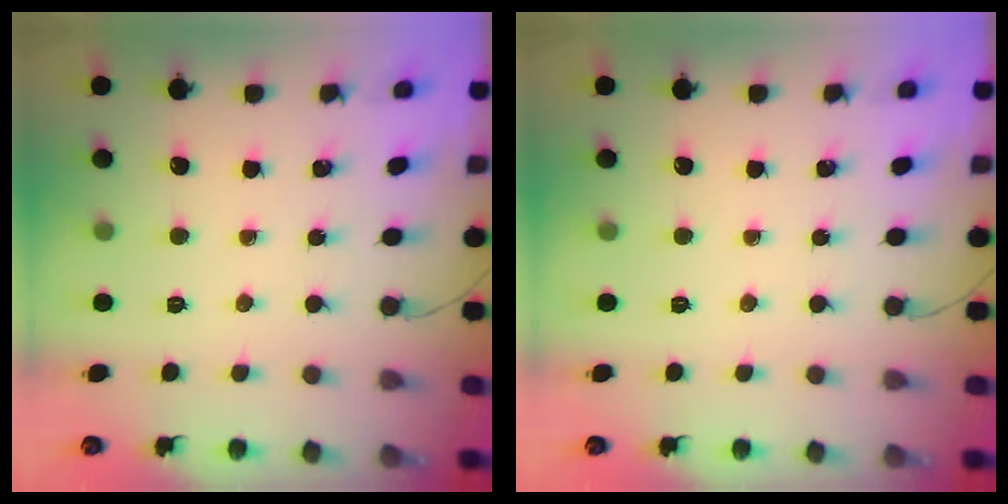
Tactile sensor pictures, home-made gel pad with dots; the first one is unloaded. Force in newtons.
{"total": 0.0}